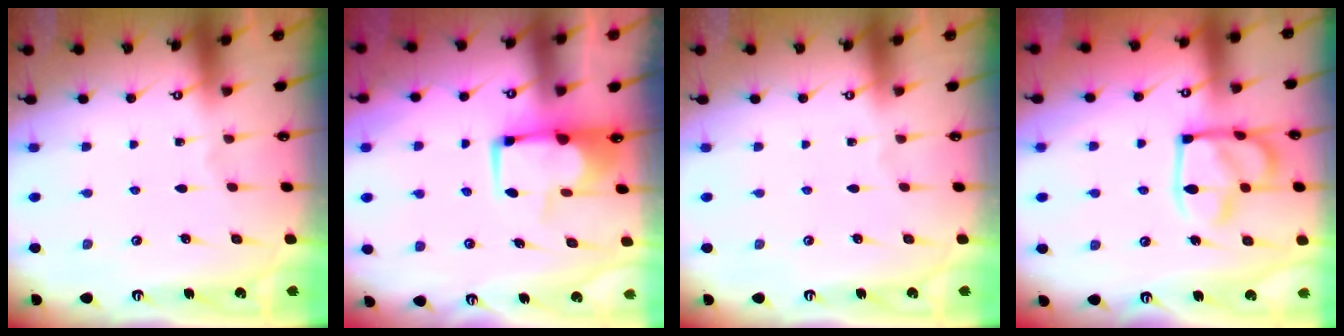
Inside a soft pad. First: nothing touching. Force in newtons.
{"total": 1.7, "press": 1.4, "slide": 0.8}
{"total": 0.0}
{"total": 14.3, "press": 14.2, "slide": 1.0}